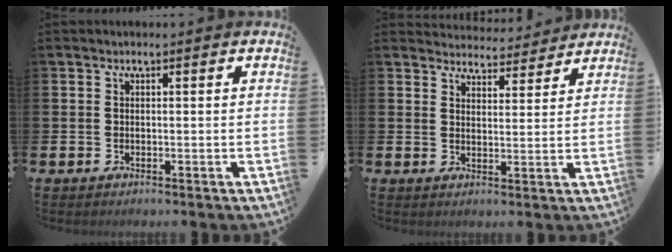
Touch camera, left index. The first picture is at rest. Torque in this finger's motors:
{"motor_torque": [1.01, -1.13, 0.07, -0.02]}